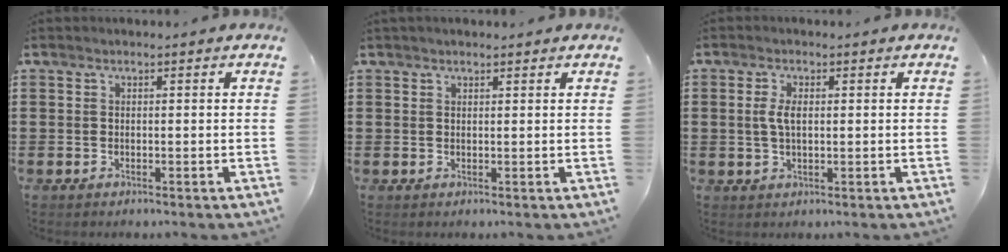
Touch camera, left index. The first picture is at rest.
{"total": 0.9, "force": [0.8, 0.3, 0.3], "torque": [-0.008, 0.002, 0.016]}
{"total": 3.3, "force": [0.4, 1.4, 2.9], "torque": [-0.069, 0.003, 0.004]}